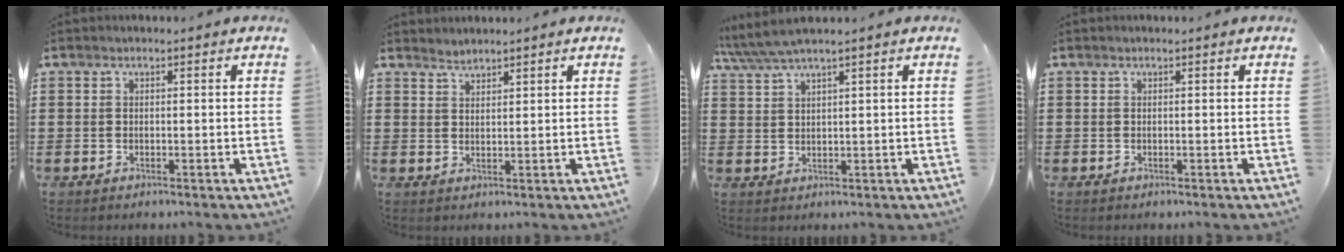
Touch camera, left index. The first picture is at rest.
{"total": 1.5, "force": [1.5, 0.0, -0.1], "torque": [-0.001, 0.000, 0.031]}
{"total": 3.6, "force": [2.8, 0.1, 2.3], "torque": [-0.053, -0.002, 0.050]}
{"total": 0.0}